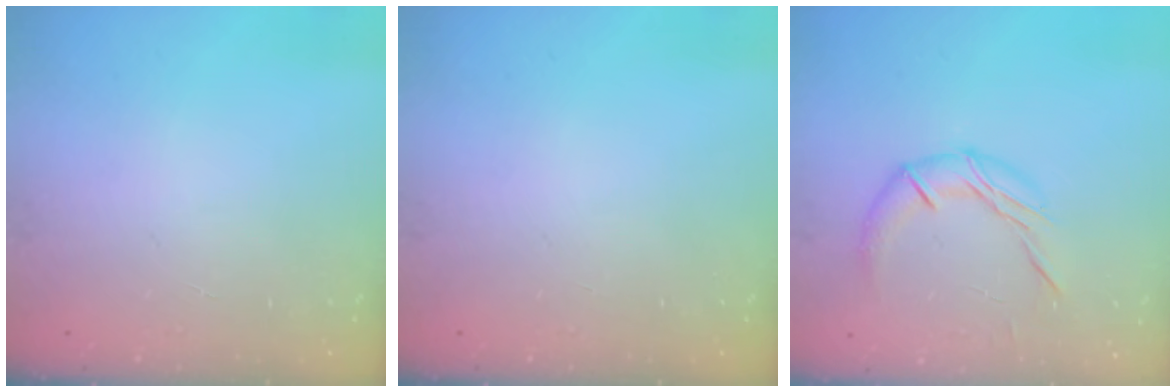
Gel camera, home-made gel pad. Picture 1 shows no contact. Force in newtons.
{"total": 0.0}
{"total": 10.1, "press": 10.1, "slide": 0.2}